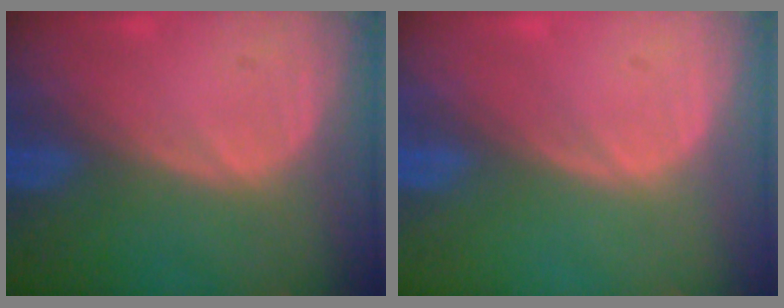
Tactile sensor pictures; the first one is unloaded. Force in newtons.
{"total": 0.0}